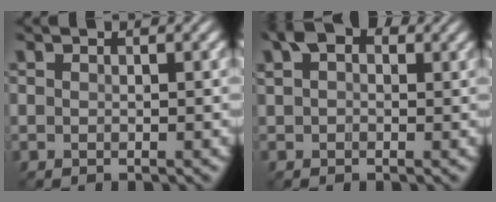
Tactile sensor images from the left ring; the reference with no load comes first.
{"total": 3.3, "force": [1.7, 2.1, 1.9], "torque": [-0.025, 0.008, 0.018]}